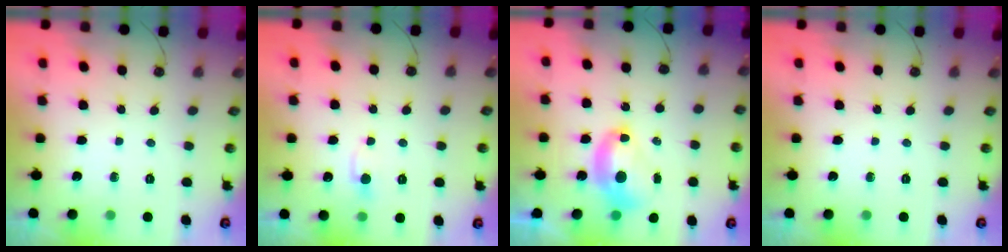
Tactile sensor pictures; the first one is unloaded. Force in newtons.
{"total": 0.7, "press": 0.4, "slide": 0.6}
{"total": 2.7, "press": 2.7, "slide": 0.1}
{"total": 0.0}